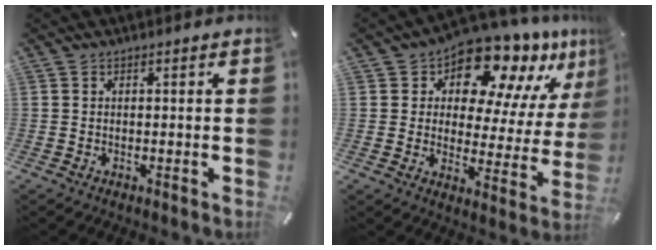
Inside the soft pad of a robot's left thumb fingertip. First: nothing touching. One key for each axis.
{"total": 13.5, "fx": 10.9, "fy": 6.0, "fz": 5.3, "tx": -0.080, "ty": -0.101, "tz": 0.183}